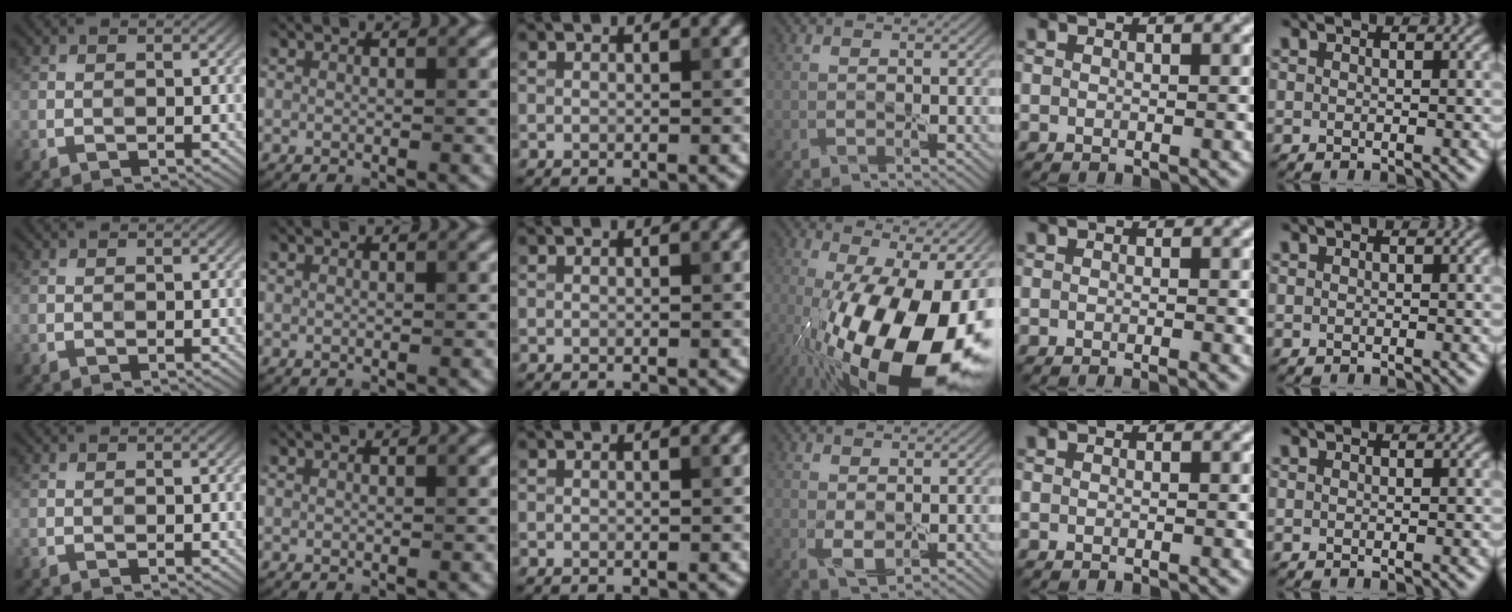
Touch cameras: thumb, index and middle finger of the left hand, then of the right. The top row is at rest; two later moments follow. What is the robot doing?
{"motion": "peel", "object": "cling film"}